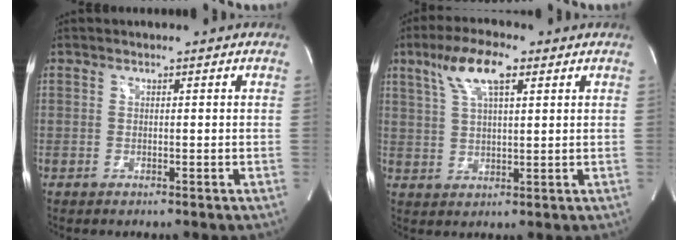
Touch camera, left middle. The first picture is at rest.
{"total": 8.3, "force": [4.3, 2.1, 6.7], "torque": [-0.138, 0.021, 0.083]}